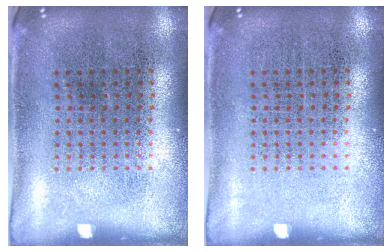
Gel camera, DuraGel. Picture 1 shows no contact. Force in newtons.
{"total": 0.0}